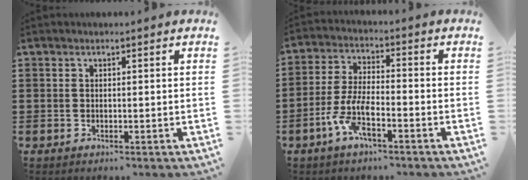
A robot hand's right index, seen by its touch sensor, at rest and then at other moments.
{"total": 7.2, "force": [-3.9, 2.0, 5.7], "torque": [-0.143, -0.010, -0.079]}